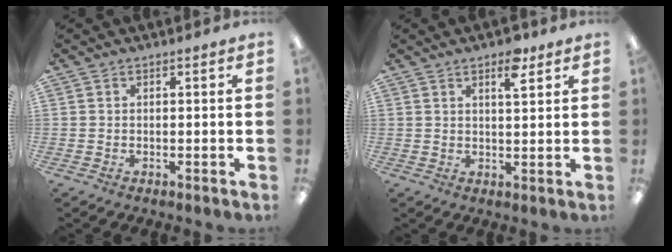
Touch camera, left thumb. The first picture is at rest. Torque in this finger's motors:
{"motor_torque": [-0.23, -0.11, -0.17, 0.24, 0.08]}